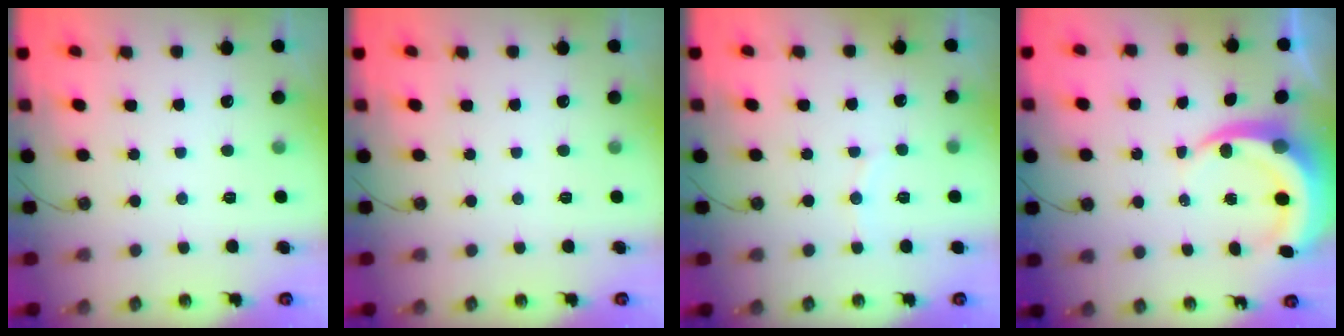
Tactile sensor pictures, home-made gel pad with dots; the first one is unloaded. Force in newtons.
{"total": 0.0}
{"total": 4.3, "press": 4.2, "slide": 1.0}
{"total": 7.7, "press": 7.6, "slide": 1.1}